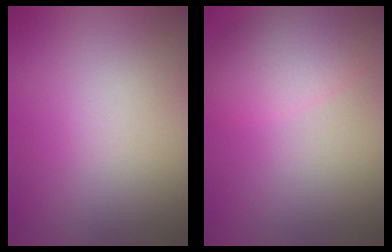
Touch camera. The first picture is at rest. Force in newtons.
{"total": 4.8, "press": 4.8, "slide": 0.2}